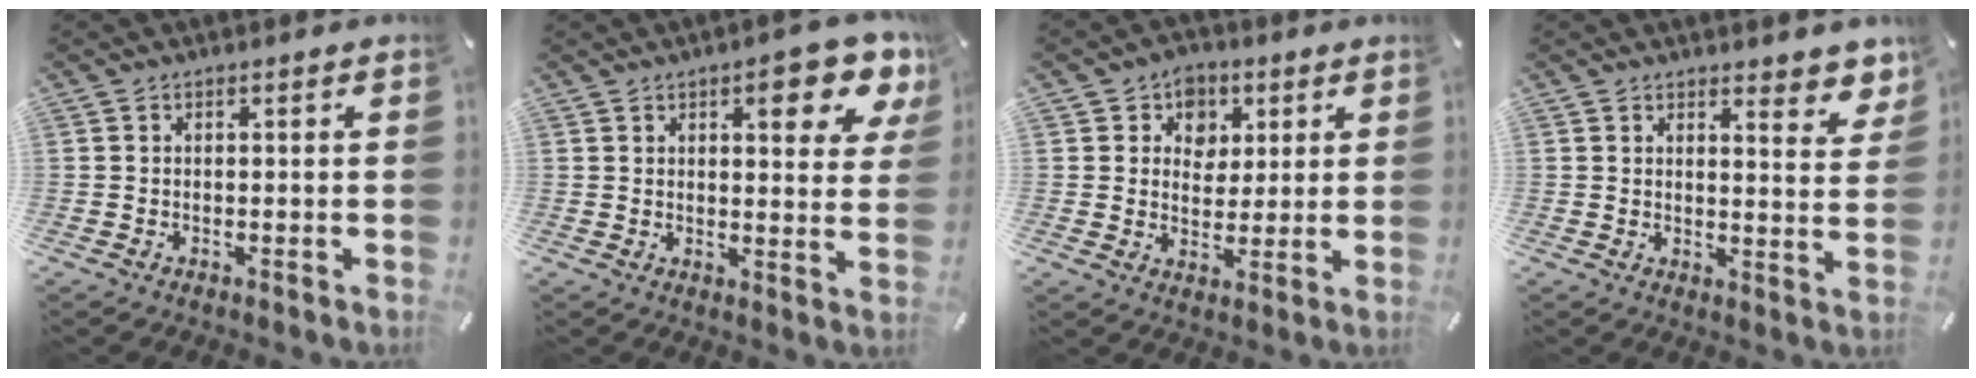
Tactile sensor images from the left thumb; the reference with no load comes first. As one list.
[{"total": 10.8, "force": [6.1, 3.8, 8.1], "torque": [-0.094, -0.035, 0.096]}, {"total": 6.6, "force": [2.1, 6.1, 1.7], "torque": [-0.024, -0.010, 0.034]}, {"total": 5.7, "force": [4.8, 2.3, 2.0], "torque": [-0.008, -0.046, 0.081]}]